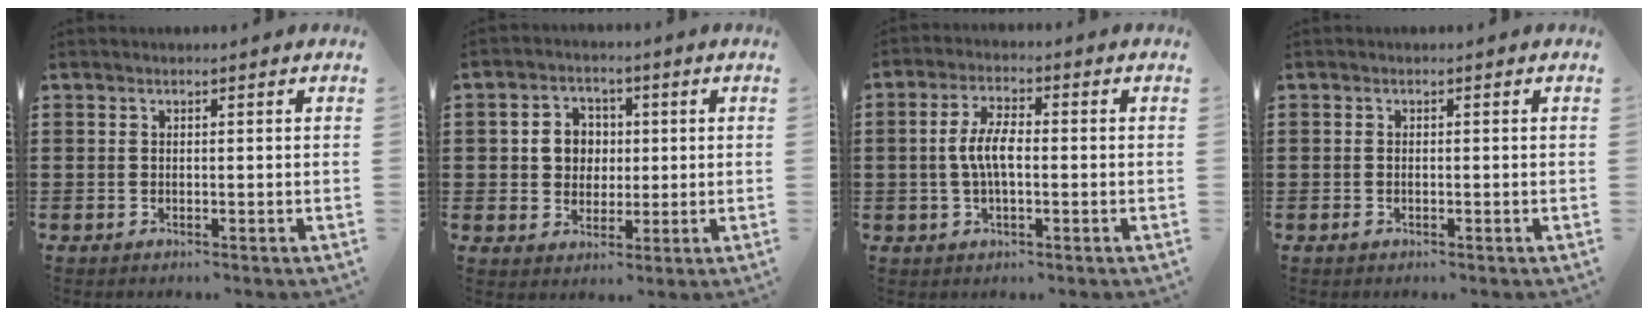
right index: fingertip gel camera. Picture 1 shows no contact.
{"total": 5.1, "force": [0.4, 4.7, 2.0], "torque": [-0.049, 0.013, 0.002]}
{"total": 5.9, "force": [-0.4, 2.4, 5.3], "torque": [-0.117, 0.000, -0.015]}
{"total": 0.6, "force": [-0.3, 0.3, 0.5], "torque": [-0.012, -0.004, -0.005]}